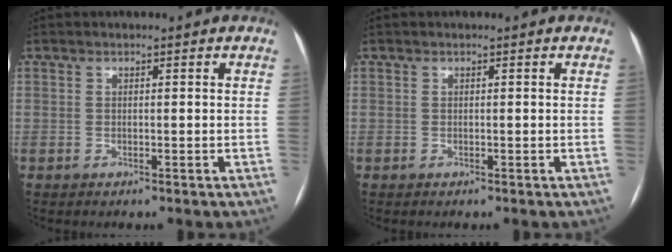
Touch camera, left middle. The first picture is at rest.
{"total": 0.0}